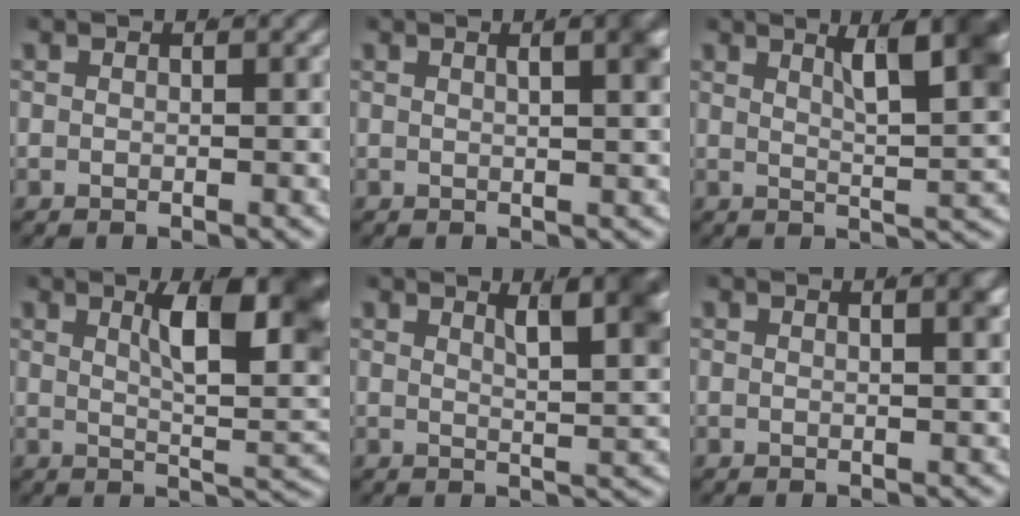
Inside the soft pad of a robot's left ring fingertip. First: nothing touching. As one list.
[{"total": 2.8, "force": [1.0, 0.2, 2.6], "torque": [-0.023, 0.004, 0.015]}, {"total": 8.9, "force": [3.3, 3.0, 7.8], "torque": [-0.082, -0.003, 0.053]}, {"total": 9.6, "force": [2.3, 3.1, 8.8], "torque": [-0.093, -0.003, 0.040]}, {"total": 7.1, "force": [3.1, 2.0, 6.1], "torque": [-0.056, -0.002, 0.049]}, {"total": 1.5, "force": [0.7, -0.2, 1.3], "torque": [-0.010, 0.002, 0.011]}]